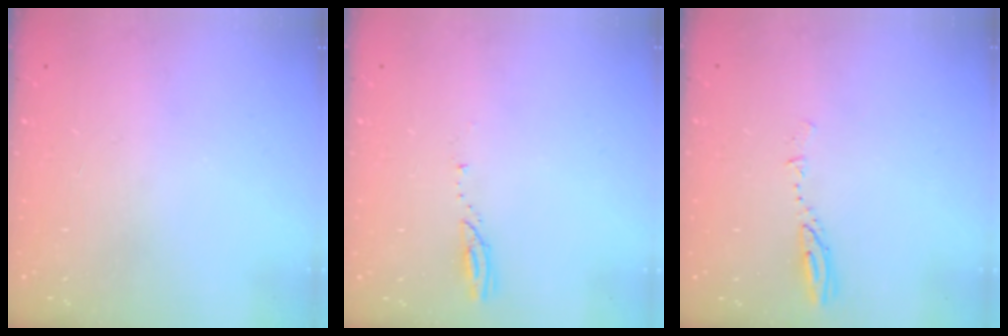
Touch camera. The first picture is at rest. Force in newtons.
{"total": 3.2, "press": 3.2, "slide": 0.3}
{"total": 3.9, "press": 3.9, "slide": 0.3}